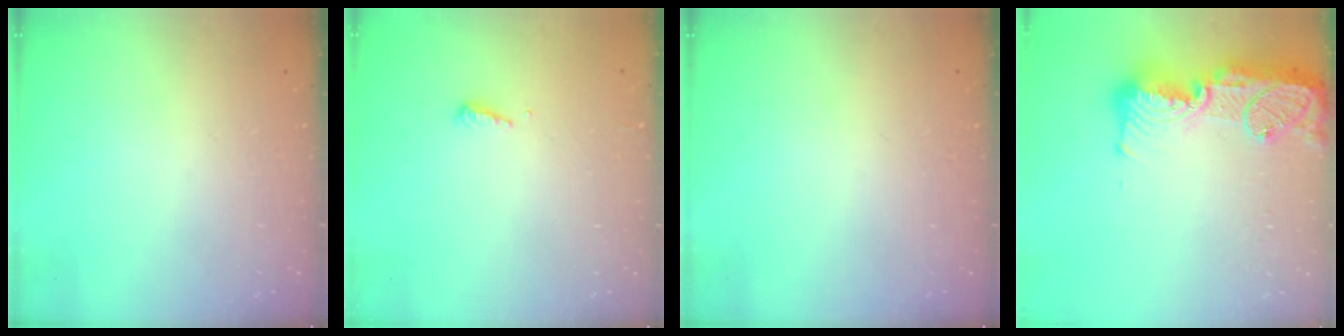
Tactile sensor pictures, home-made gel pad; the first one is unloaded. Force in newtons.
{"total": 5.1, "press": 5.1, "slide": 0.5}
{"total": 0.0}
{"total": 19.4, "press": 19.0, "slide": 3.7}